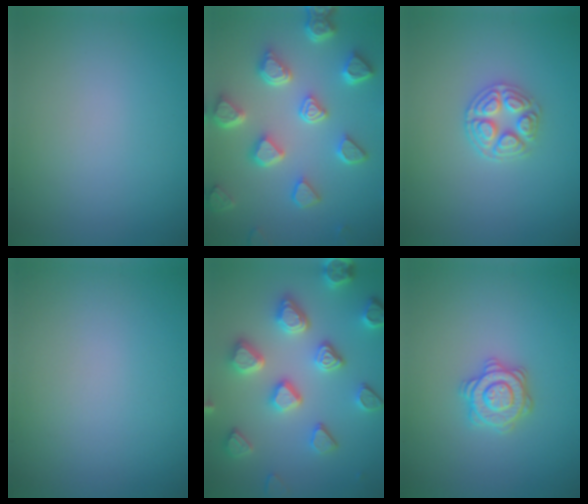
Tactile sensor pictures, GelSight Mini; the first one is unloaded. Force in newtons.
{"total": 6.7, "press": 5.3, "slide": 4.1}
{"total": 3.5, "press": 3.3, "slide": 1.3}
{"total": 0.0}
{"total": 5.6, "press": 5.2, "slide": 2.1}
{"total": 3.1, "press": 3.0, "slide": 0.5}